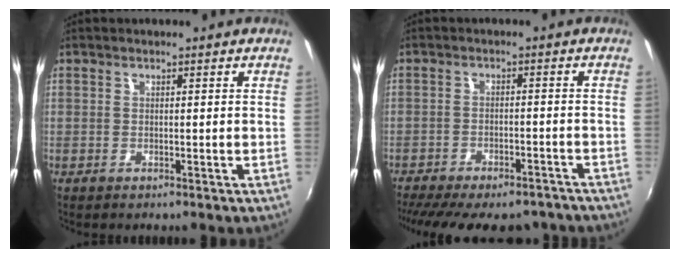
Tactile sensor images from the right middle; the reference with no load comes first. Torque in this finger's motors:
{"motor_torque": [1.07, -1.07, 0.28, 0.11]}